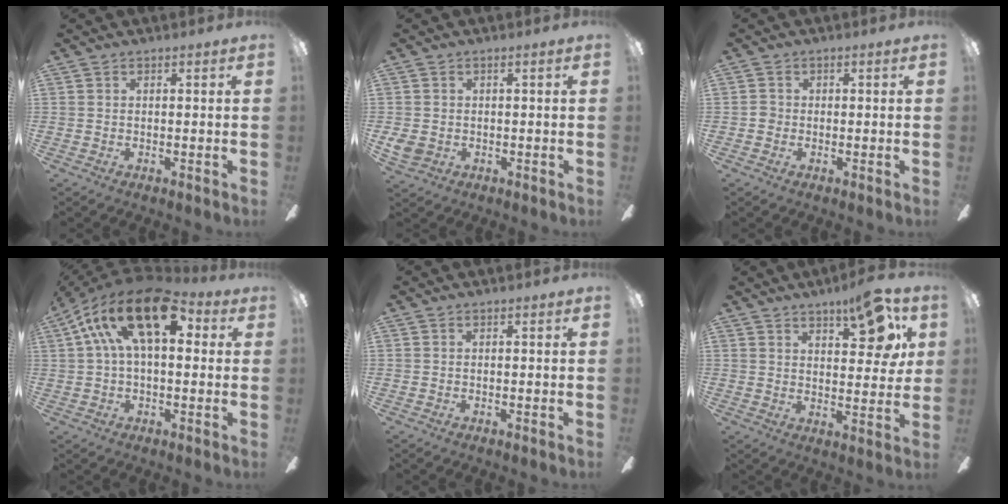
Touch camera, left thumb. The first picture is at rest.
{"total": 2.9, "force": [-0.9, 2.4, 1.3], "torque": [-0.036, 0.000, -0.018]}
{"total": 1.5, "force": [-0.6, 1.3, 0.5], "torque": [-0.008, 0.005, -0.013]}
{"total": 19.7, "force": [7.9, 9.2, 15.4], "torque": [-0.272, -0.026, 0.130]}
{"total": 0.0}
{"total": 11.6, "force": [7.2, 4.4, 8.0], "torque": [-0.086, -0.038, 0.115]}